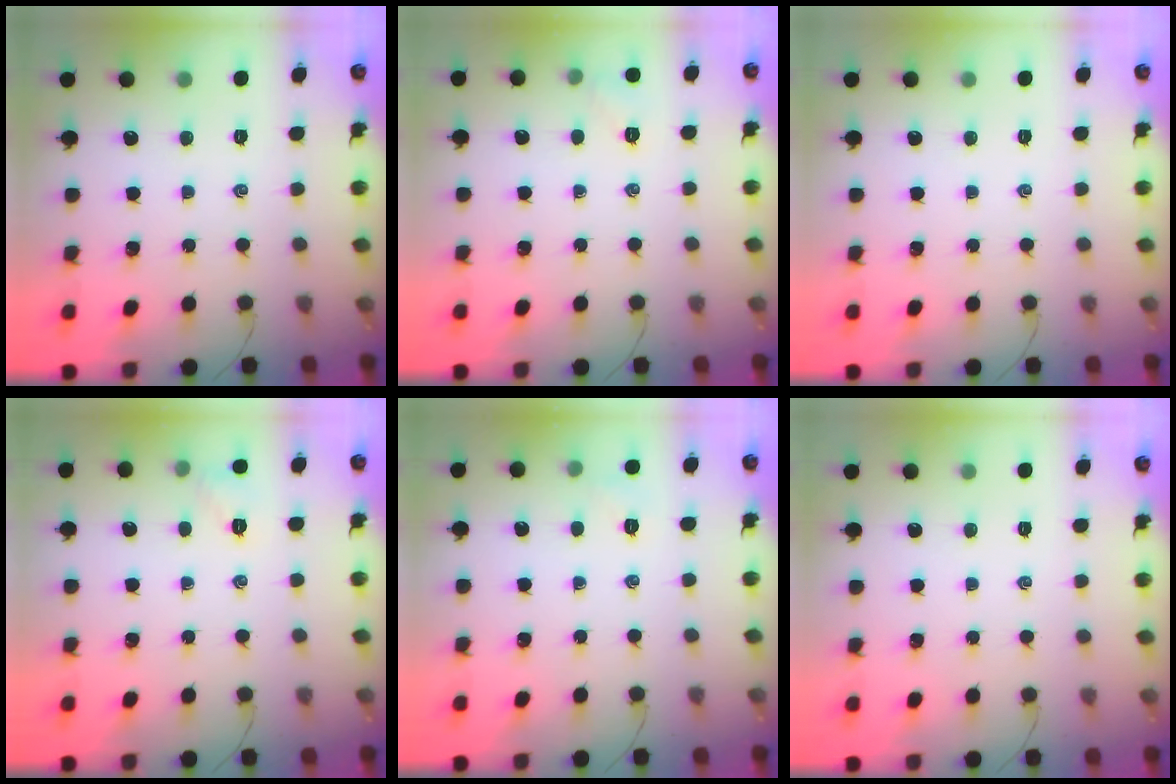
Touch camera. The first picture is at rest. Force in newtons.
{"total": 4.7, "press": 4.5, "slide": 1.1}
{"total": 0.0}
{"total": 4.6, "press": 4.4, "slide": 1.1}
{"total": 4.5, "press": 4.3, "slide": 1.2}
{"total": 0.0}